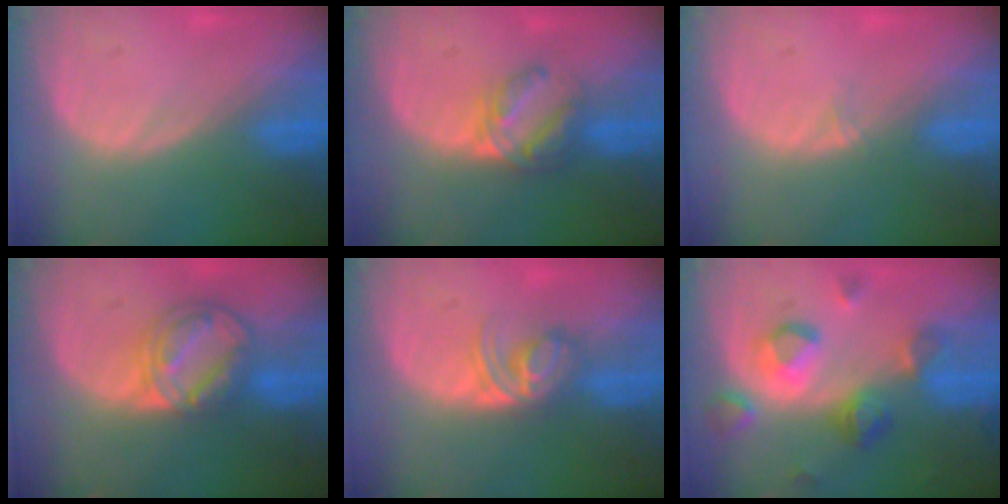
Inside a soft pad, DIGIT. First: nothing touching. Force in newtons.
{"total": 6.1, "press": 5.3, "slide": 3.1}
{"total": 0.9, "press": 0.6, "slide": 0.7}
{"total": 8.3, "press": 7.0, "slide": 4.4}
{"total": 5.6, "press": 4.8, "slide": 2.9}
{"total": 8.0, "press": 7.7, "slide": 2.1}